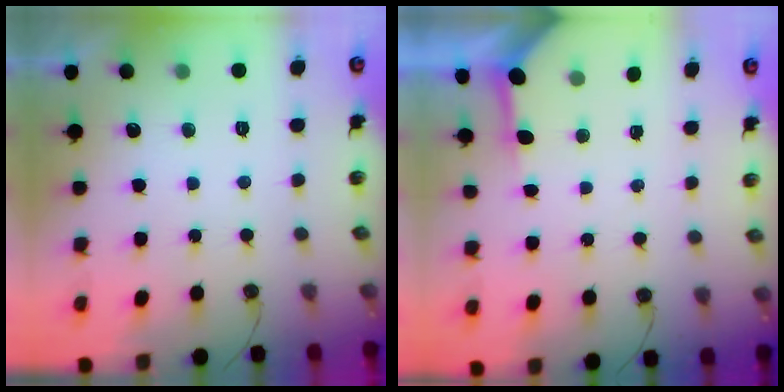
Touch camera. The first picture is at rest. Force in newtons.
{"total": 3.2, "press": 3.2, "slide": 0.4}